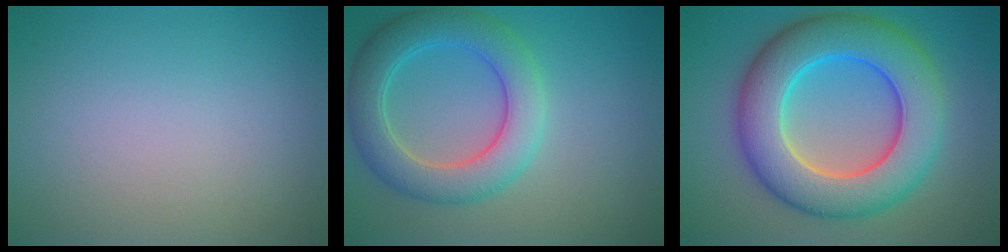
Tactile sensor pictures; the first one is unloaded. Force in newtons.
{"total": 6.1, "press": 6.1, "slide": 0.2}
{"total": 10.8, "press": 10.8, "slide": 0.3}